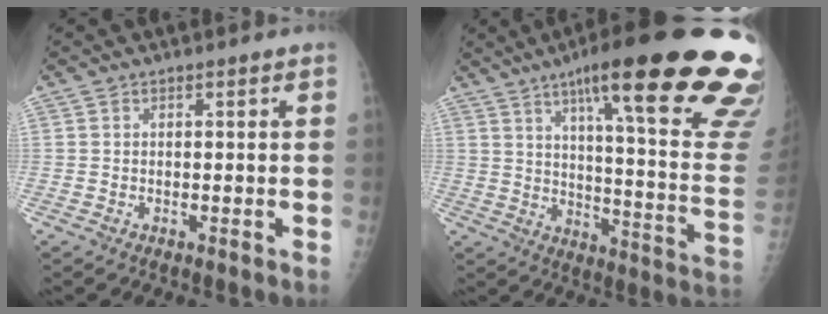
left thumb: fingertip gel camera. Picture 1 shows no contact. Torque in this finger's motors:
{"motor_torque": [2.96, 1.65, 1.80, -0.97, 0.46]}